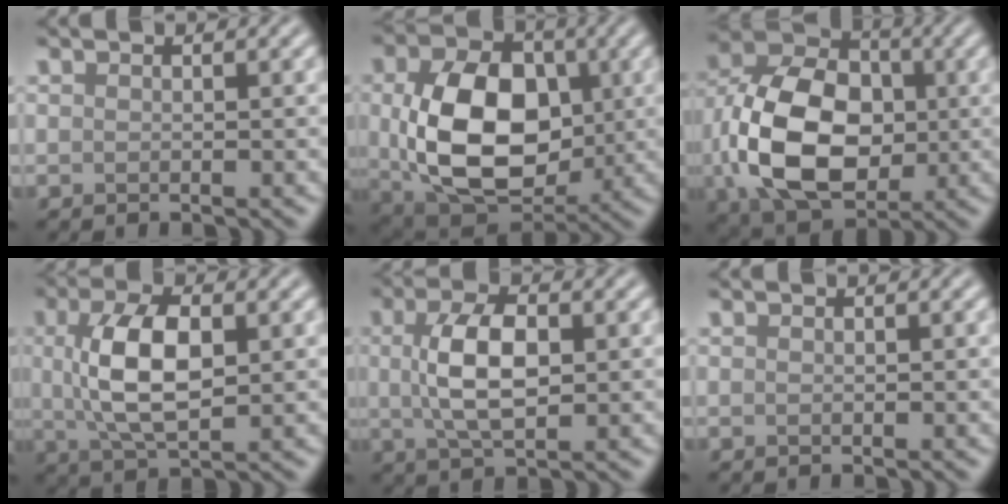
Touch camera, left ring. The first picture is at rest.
{"total": 11.6, "force": [0.1, 7.9, 8.4], "torque": [-0.157, -0.013, 0.011]}
{"total": 12.5, "force": [-1.2, 8.6, 9.0], "torque": [-0.189, -0.004, -0.028]}
{"total": 7.0, "force": [0.9, 3.2, 6.2], "torque": [-0.127, 0.003, 0.018]}
{"total": 5.7, "force": [0.6, 2.7, 5.0], "torque": [-0.103, 0.005, 0.011]}
{"total": 0.0}